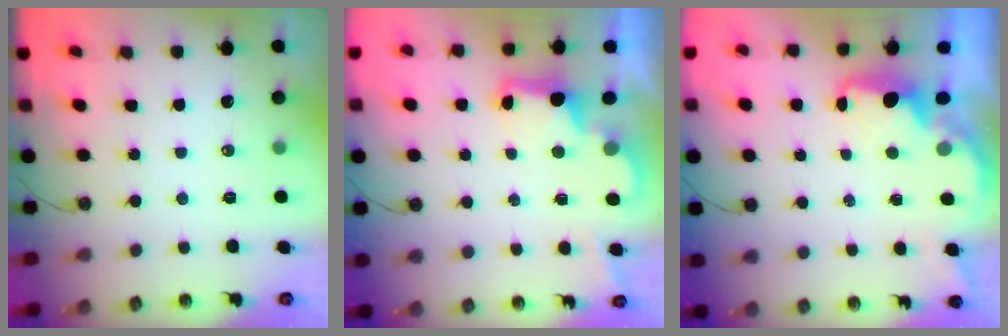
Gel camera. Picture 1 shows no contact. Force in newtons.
{"total": 3.0, "press": 2.9, "slide": 0.6}
{"total": 2.4, "press": 2.2, "slide": 0.8}